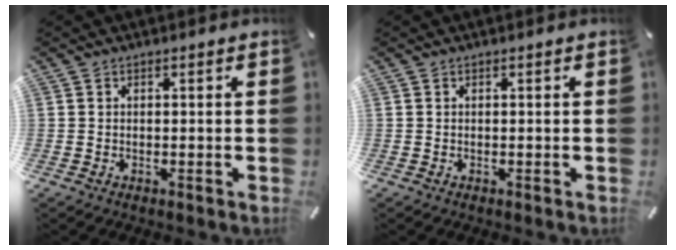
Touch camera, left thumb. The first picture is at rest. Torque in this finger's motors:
{"motor_torque": [0.00, 0.00, 0.00, 0.00, 0.00]}